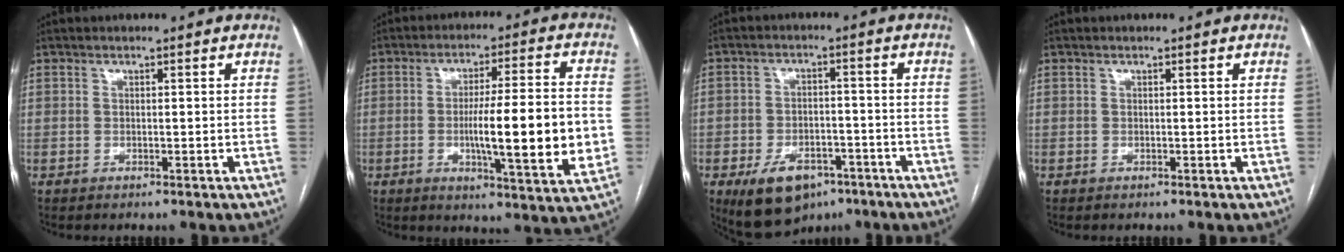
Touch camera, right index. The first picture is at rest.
{"total": 15.5, "force": [-2.0, 1.2, 15.4], "torque": [-0.233, -0.006, -0.031]}
{"total": 9.8, "force": [-5.7, 5.8, 5.5], "torque": [-0.094, 0.001, -0.082]}
{"total": 0.0}